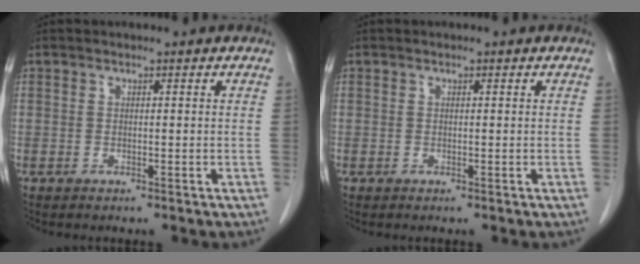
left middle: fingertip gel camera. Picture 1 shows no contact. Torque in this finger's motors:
{"motor_torque": [-0.09, 0.09, -0.08, 0.00]}